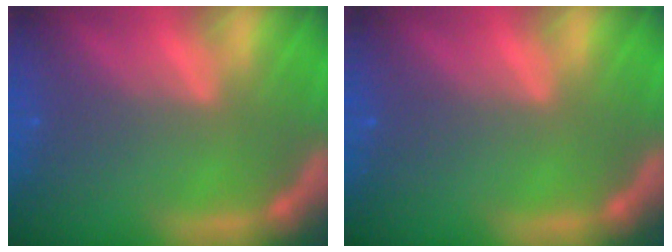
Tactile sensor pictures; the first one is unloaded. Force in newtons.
{"total": 0.0}